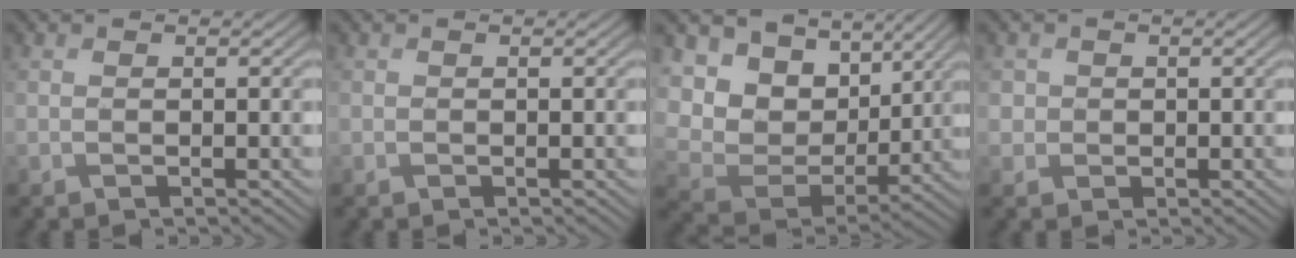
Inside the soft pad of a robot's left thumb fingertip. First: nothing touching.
{"total": 0.0}
{"total": 13.1, "force": [5.8, 9.2, 7.3], "torque": [-0.211, 0.014, 0.116]}
{"total": 1.8, "force": [0.3, 1.8, 0.2], "torque": [-0.006, -0.003, 0.006]}